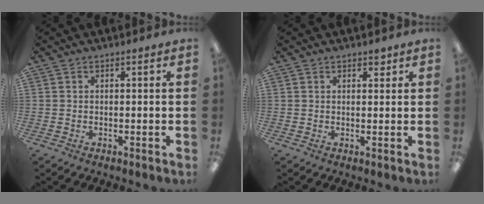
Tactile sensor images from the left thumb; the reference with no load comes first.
{"total": 1.9, "force": [1.3, 1.0, 0.9], "torque": [-0.002, -0.003, 0.019]}